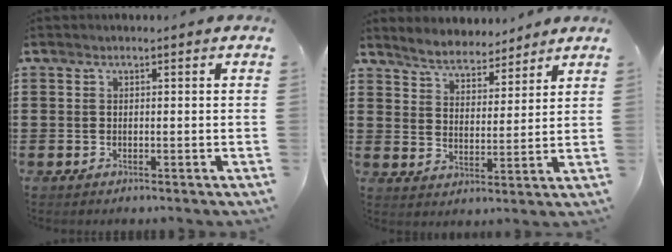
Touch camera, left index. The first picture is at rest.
{"total": 5.0, "force": [4.9, 0.8, 0.3], "torque": [-0.028, -0.019, 0.089]}